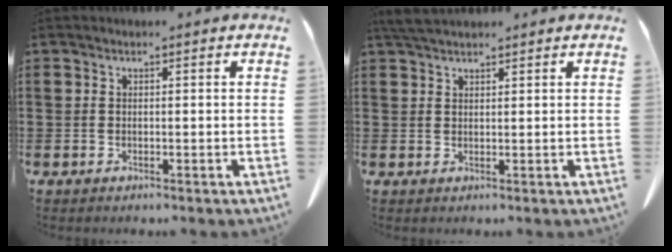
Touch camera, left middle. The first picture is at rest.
{"total": 3.0, "force": [2.6, 0.6, 1.4], "torque": [-0.035, 0.000, 0.050]}